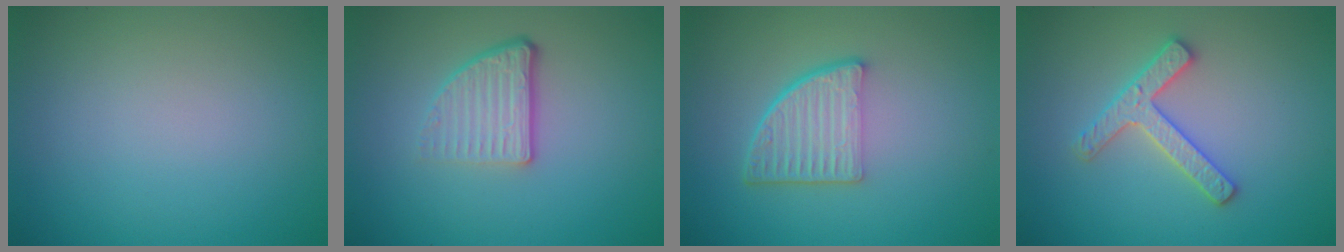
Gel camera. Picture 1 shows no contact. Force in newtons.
{"total": 3.8, "press": 2.5, "slide": 2.9}
{"total": 4.8, "press": 3.4, "slide": 3.5}
{"total": 2.9, "press": 2.8, "slide": 0.6}